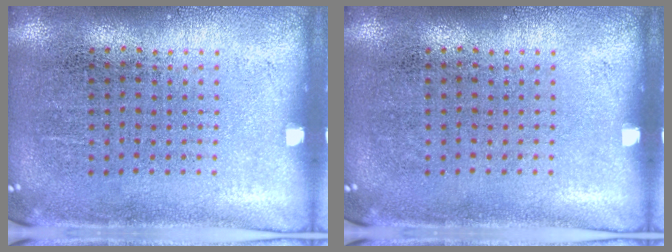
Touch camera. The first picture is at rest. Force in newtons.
{"total": 0.0}